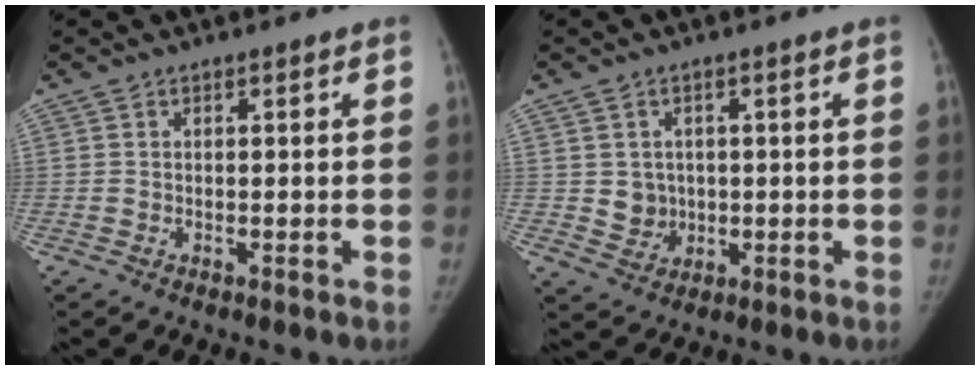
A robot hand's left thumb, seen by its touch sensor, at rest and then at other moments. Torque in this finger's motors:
{"motor_torque": [-0.01, 0.10, 0.33, -0.32, -0.02]}